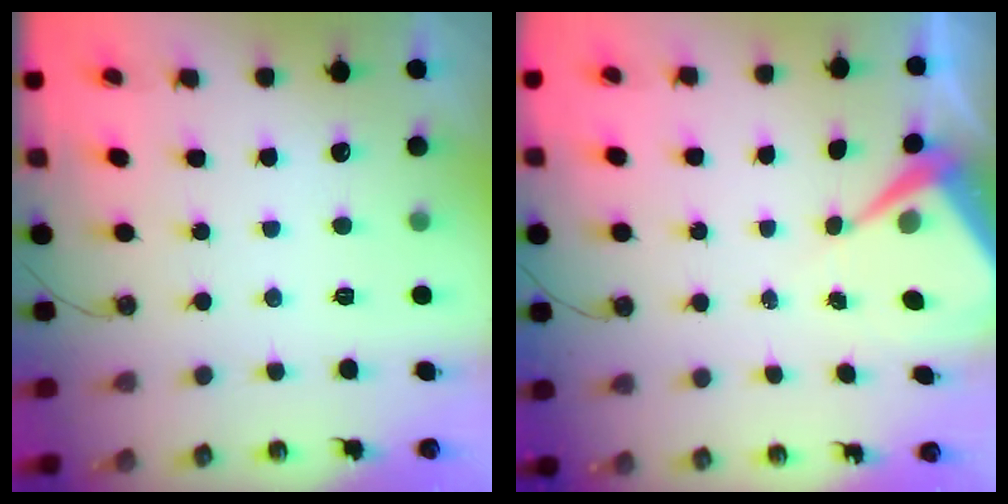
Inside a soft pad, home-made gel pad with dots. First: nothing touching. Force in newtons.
{"total": 5.6, "press": 5.6, "slide": 0.5}